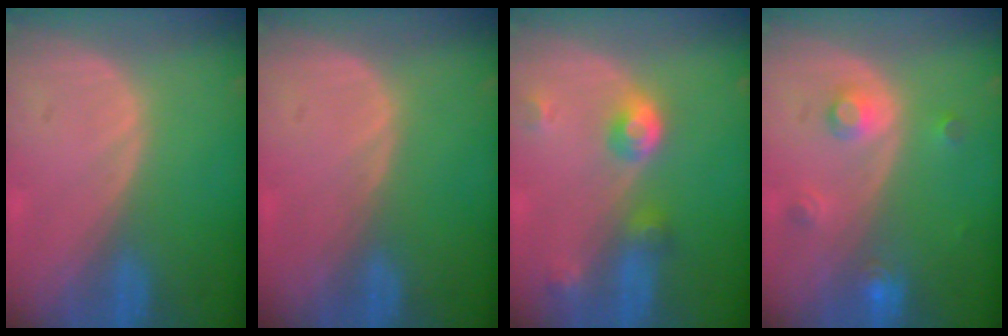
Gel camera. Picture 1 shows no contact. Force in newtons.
{"total": 0.0}
{"total": 4.8, "press": 4.4, "slide": 2.0}
{"total": 3.5, "press": 3.2, "slide": 1.5}